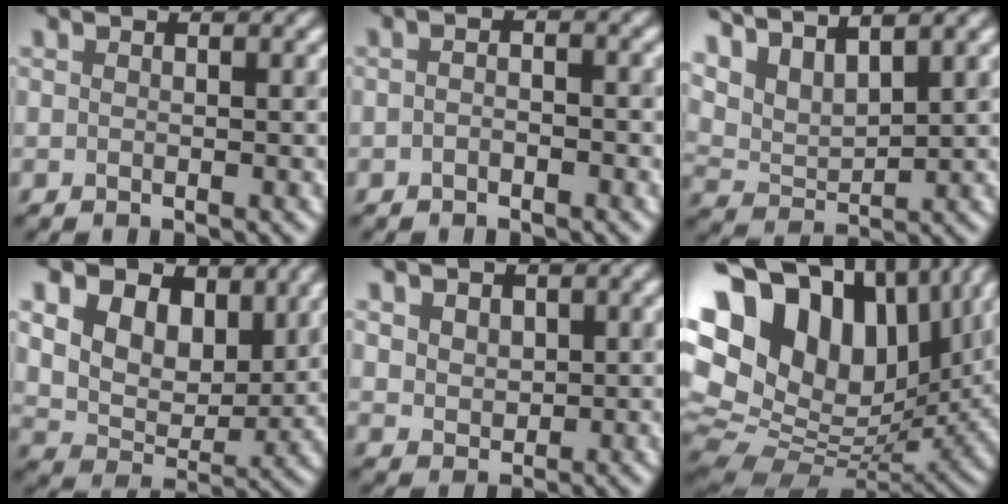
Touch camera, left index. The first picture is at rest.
{"total": 1.3, "force": [-0.6, 0.5, 1.0], "torque": [-0.021, -0.001, -0.016]}
{"total": 5.6, "force": [4.5, 1.7, 2.8], "torque": [-0.069, 0.005, 0.076]}
{"total": 10.2, "force": [4.8, 6.9, 5.8], "torque": [-0.118, 0.009, 0.087]}
{"total": 3.4, "force": [1.8, 2.4, 1.7], "torque": [-0.050, 0.010, 0.032]}
{"total": 18.7, "force": [8.1, 11.9, 11.9], "torque": [-0.238, 0.036, 0.153]}